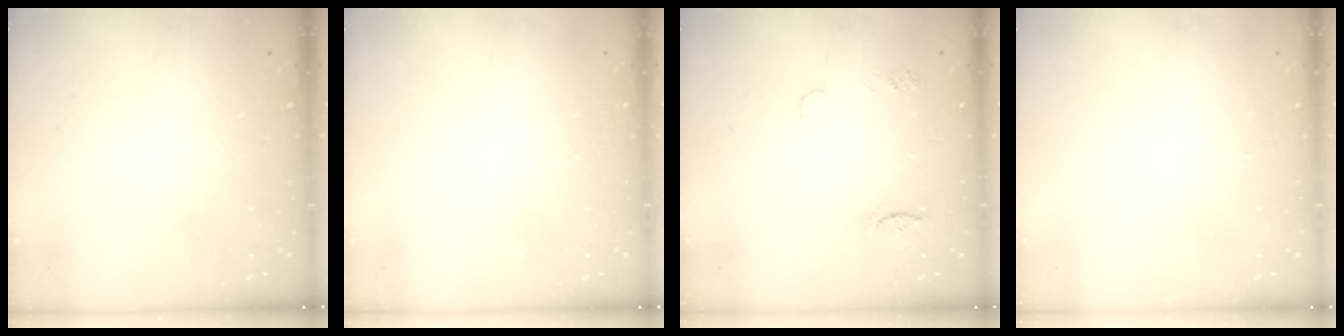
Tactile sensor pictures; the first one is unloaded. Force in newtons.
{"total": 0.0}
{"total": 6.9, "press": 6.9, "slide": 0.5}
{"total": 0.0}